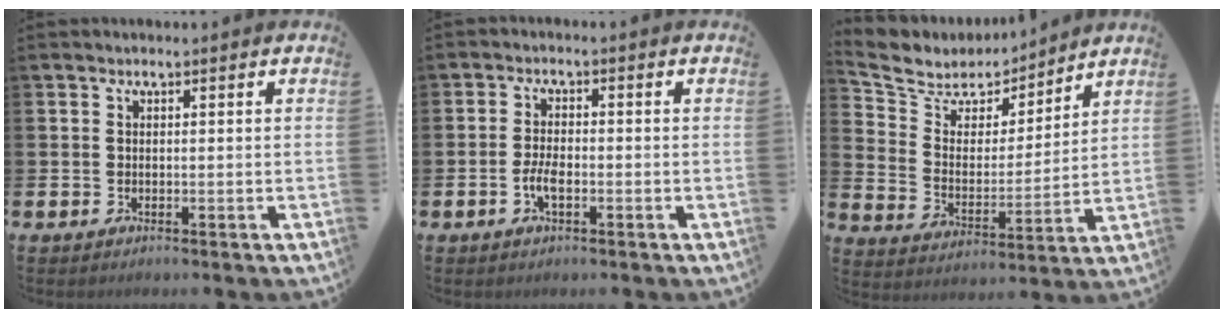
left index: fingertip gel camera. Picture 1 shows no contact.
{"total": 3.0, "force": [-1.1, 1.1, 2.5], "torque": [-0.050, -0.001, -0.023]}
{"total": 5.9, "force": [5.3, 2.6, -0.1], "torque": [-0.047, -0.047, 0.092]}